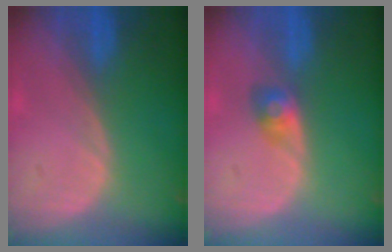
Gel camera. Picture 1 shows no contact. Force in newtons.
{"total": 2.9, "press": 2.6, "slide": 1.1}